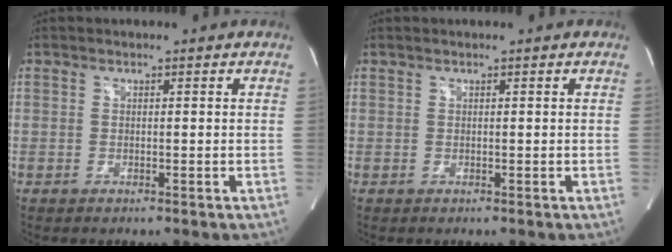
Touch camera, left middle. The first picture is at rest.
{"total": 0.0}